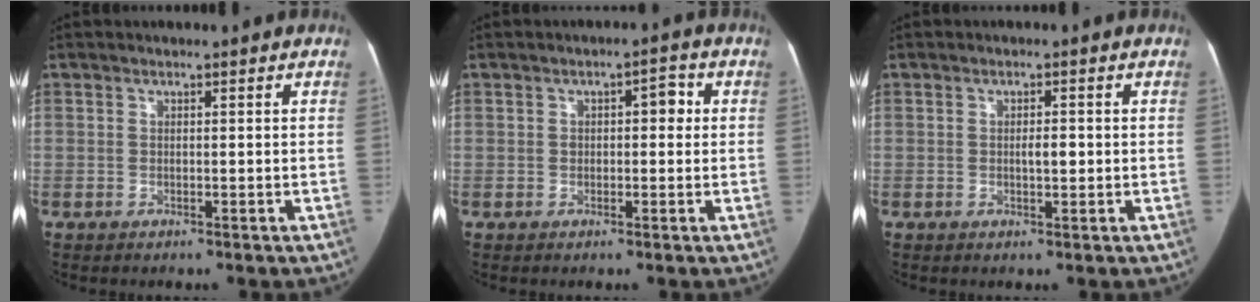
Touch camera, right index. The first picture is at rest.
{"total": 3.7, "force": [0.4, 2.1, 3.0], "torque": [-0.046, 0.030, 0.009]}
{"total": 2.2, "force": [-0.1, 0.8, 2.0], "torque": [-0.035, 0.003, -0.001]}